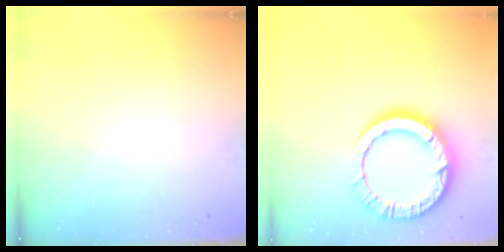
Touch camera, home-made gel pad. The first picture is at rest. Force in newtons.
{"total": 19.2, "press": 19.1, "slide": 1.9}